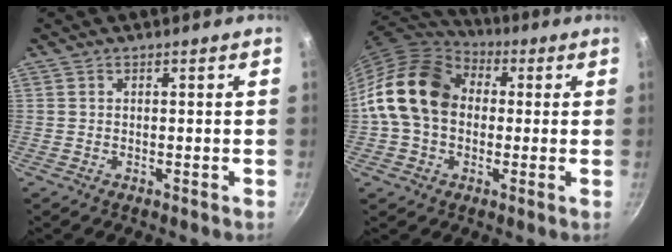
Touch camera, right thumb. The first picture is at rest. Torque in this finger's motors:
{"motor_torque": [2.15, 2.46, 0.86, -0.73, 0.22]}